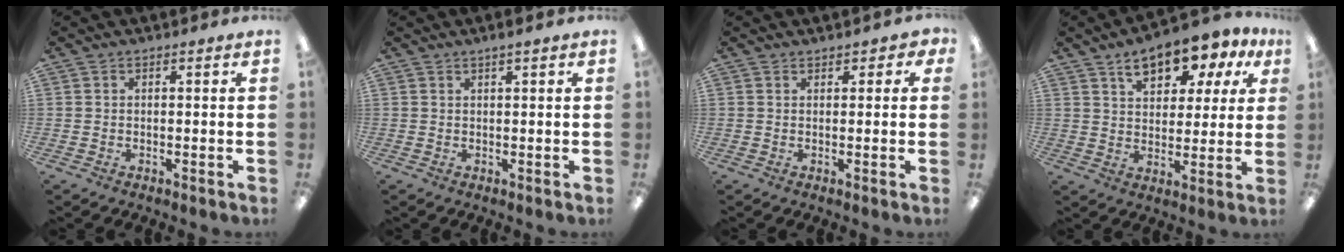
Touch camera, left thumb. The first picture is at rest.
{"total": 1.6, "force": [1.1, 0.1, 1.2], "torque": [-0.024, 0.002, 0.019]}
{"total": 1.9, "force": [1.4, 1.1, 0.7], "torque": [-0.006, -0.001, 0.024]}
{"total": 11.7, "force": [7.8, 5.9, 6.5], "torque": [-0.096, -0.032, 0.137]}